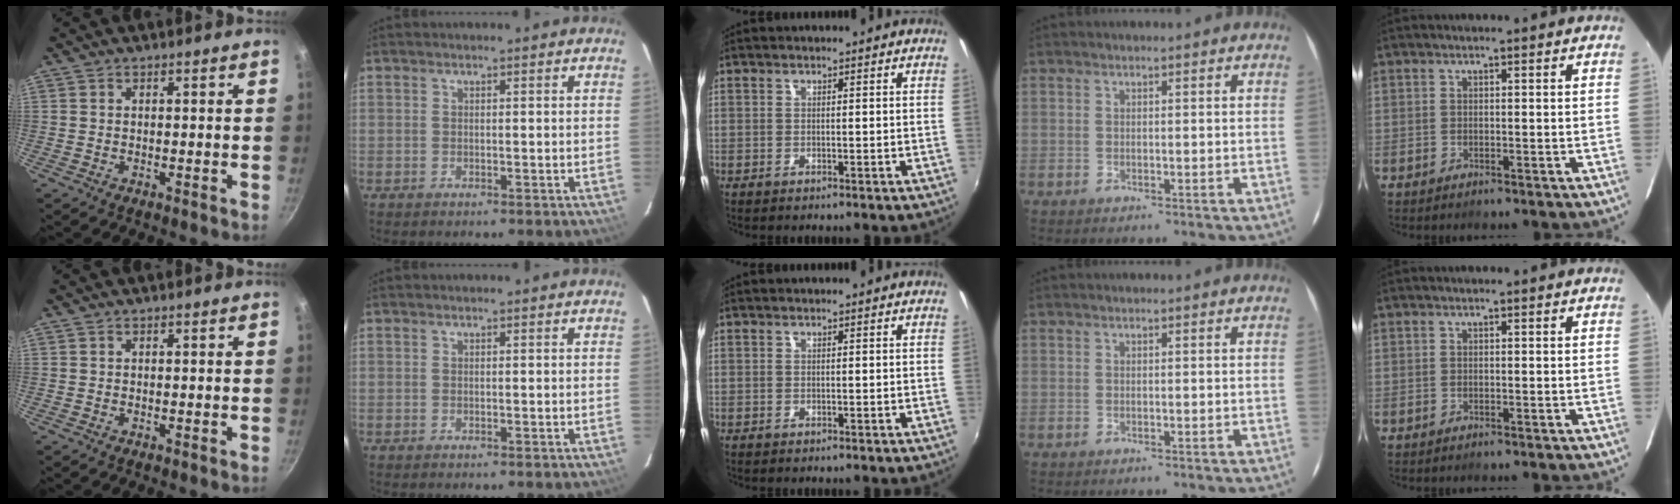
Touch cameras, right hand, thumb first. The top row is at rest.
{}